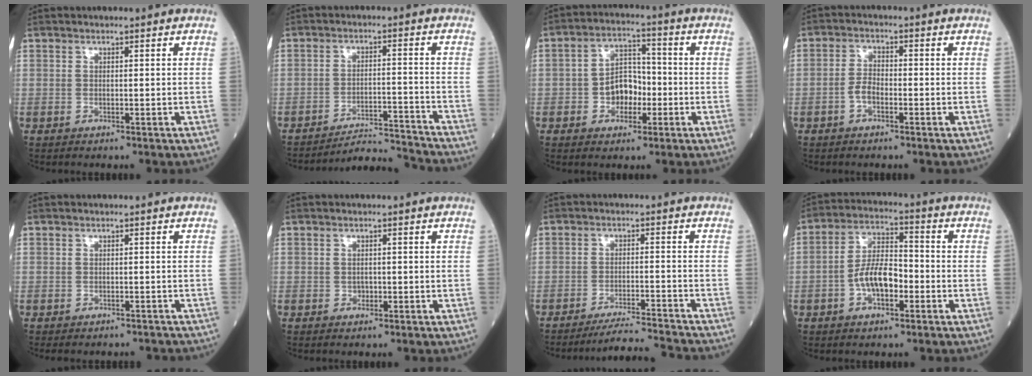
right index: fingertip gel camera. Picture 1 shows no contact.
{"total": 8.2, "force": [-7.9, -2.2, -0.8], "torque": [0.005, 0.005, -0.130]}
{"total": 6.7, "force": [-1.7, 4.4, 4.7], "torque": [-0.085, 0.020, -0.030]}
{"total": 2.9, "force": [-1.2, 1.4, 2.3], "torque": [-0.044, 0.006, -0.025]}
{"total": 6.1, "force": [-5.4, 2.3, 1.4], "torque": [-0.011, -0.002, -0.059]}
{"total": 0.8, "force": [-0.2, 0.7, 0.4], "torque": [-0.006, 0.003, -0.002]}
{"total": 8.4, "force": [-8.1, -2.0, 1.4], "torque": [-0.019, -0.010, -0.132]}
{"total": 7.9, "force": [-2.4, 3.4, 6.8], "torque": [-0.138, 0.015, -0.047]}